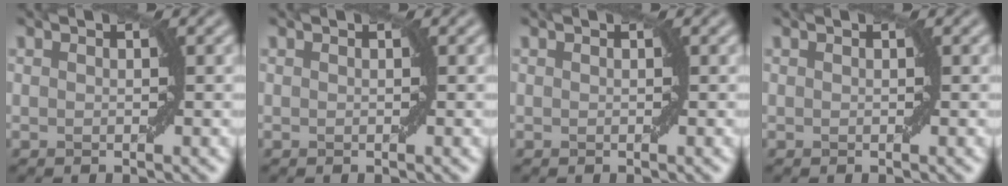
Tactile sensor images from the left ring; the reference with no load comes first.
{"total": 0.0}
{"total": 0.0}
{"total": 0.0}